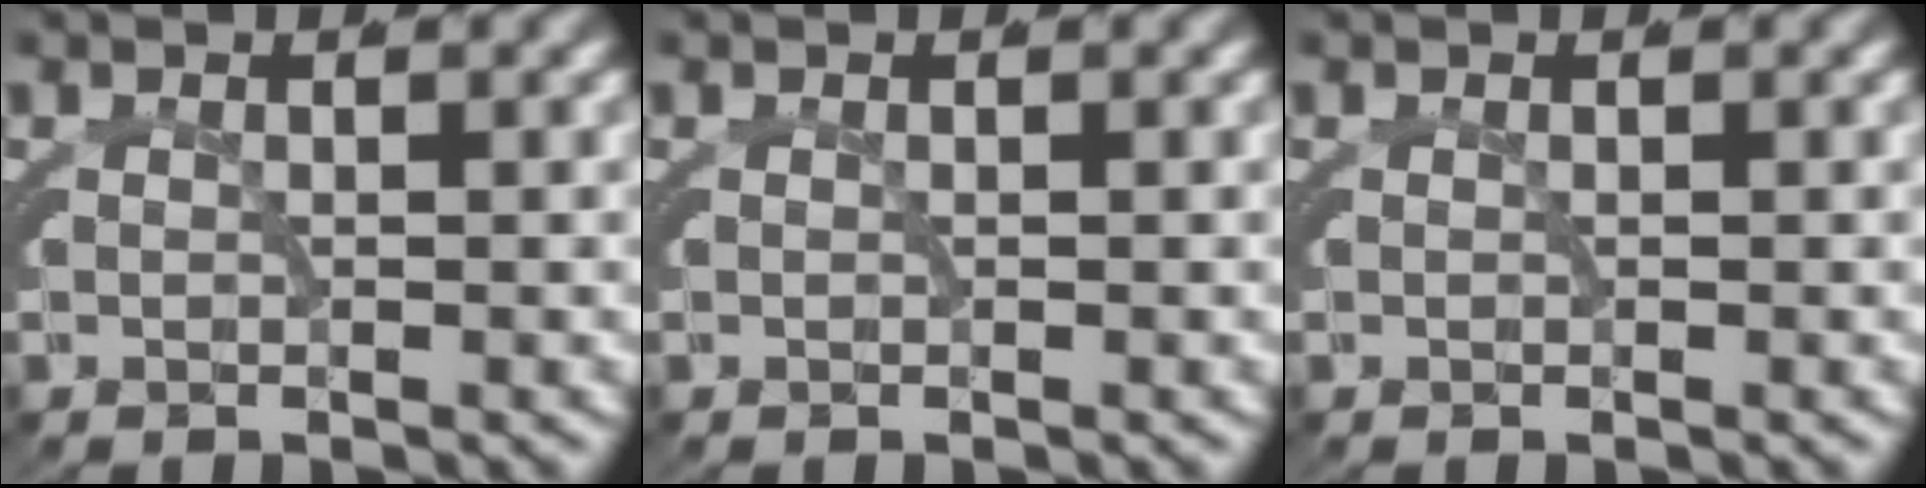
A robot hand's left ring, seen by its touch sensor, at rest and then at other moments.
{"total": 0.0}
{"total": 0.0}